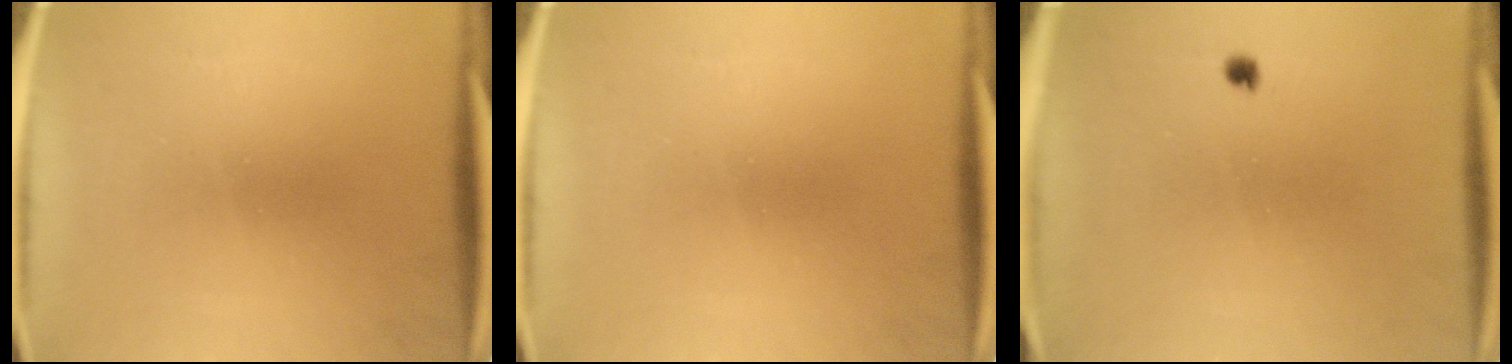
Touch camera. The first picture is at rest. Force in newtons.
{"total": 0.0}
{"total": 1.0}